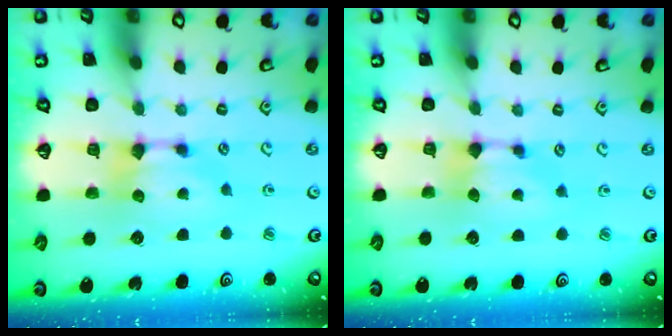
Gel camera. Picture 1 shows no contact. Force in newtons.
{"total": 0.7, "press": 0.4, "slide": 0.6}